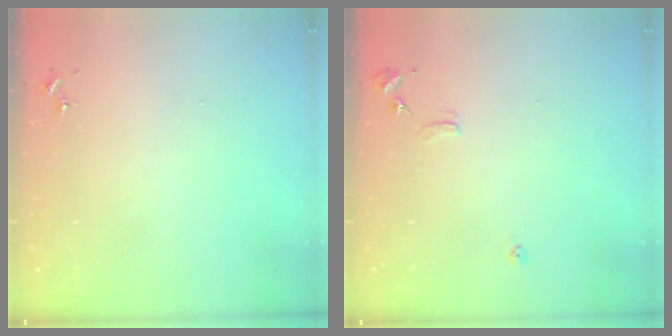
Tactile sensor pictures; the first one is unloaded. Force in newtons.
{"total": 7.4, "press": 7.4, "slide": 0.7}